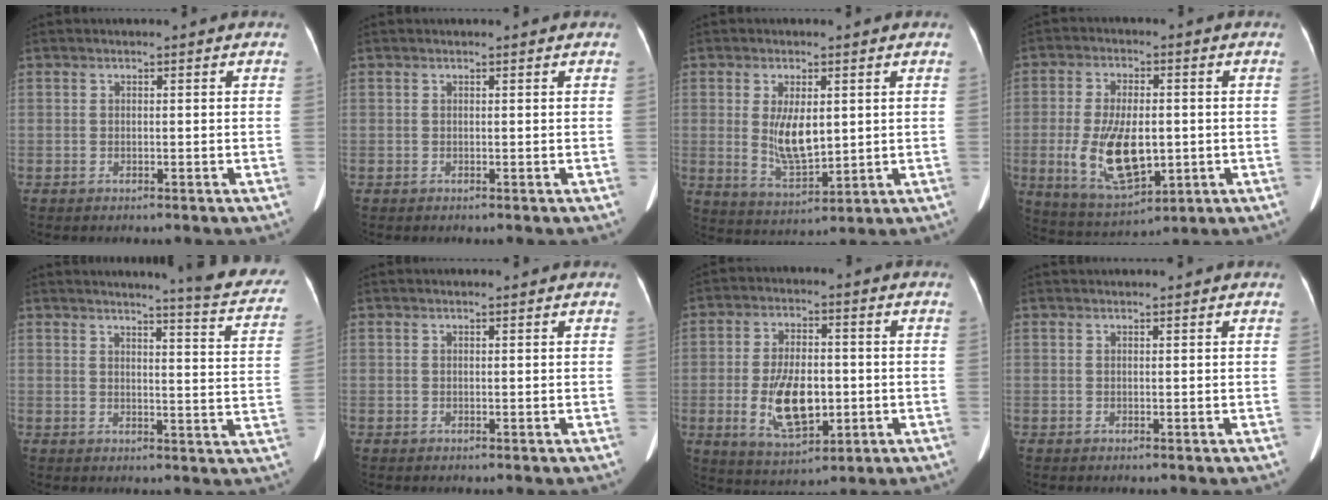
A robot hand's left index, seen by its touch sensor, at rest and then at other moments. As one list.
[{"total": 0.7, "force": [0.6, 0.0, 0.2], "torque": [-0.007, 0.005, 0.009]}, {"total": 7.1, "force": [1.2, 2.8, 6.5], "torque": [-0.126, -0.008, 0.032]}, {"total": 11.8, "force": [-1.6, 5.2, 10.5], "torque": [-0.209, -0.010, -0.013]}, {"total": 13.6, "force": [12.6, 0.1, 5.2], "torque": [-0.051, -0.067, 0.122]}, {"total": 1.1, "force": [1.0, 0.0, 0.5], "torque": [-0.008, 0.014, 0.018]}, {"total": 10.2, "force": [-1.7, 4.7, 8.9], "torque": [-0.177, -0.003, -0.021]}, {"total": 2.7, "force": [2.6, 0.0, 0.7], "torque": [-0.009, 0.028, 0.038]}]